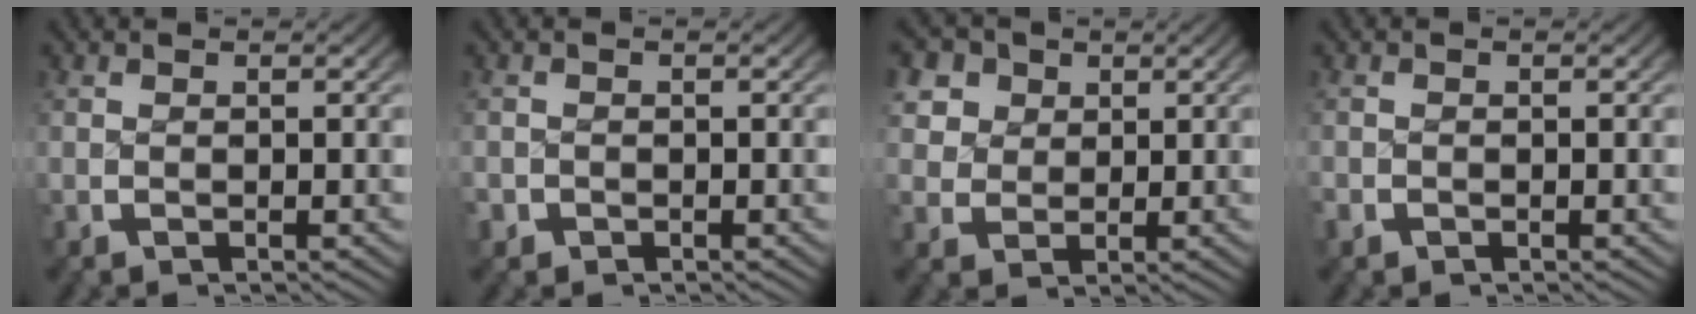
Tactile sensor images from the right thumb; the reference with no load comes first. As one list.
[{"total": 1.2, "force": [-0.7, 0.9, 0.0], "torque": [-0.003, -0.008, -0.012]}, {"total": 6.2, "force": [2.3, 5.2, 2.6], "torque": [-0.069, -0.010, 0.042]}, {"total": 0.9, "force": [-0.6, 0.7, 0.1], "torque": [-0.006, -0.004, -0.012]}]